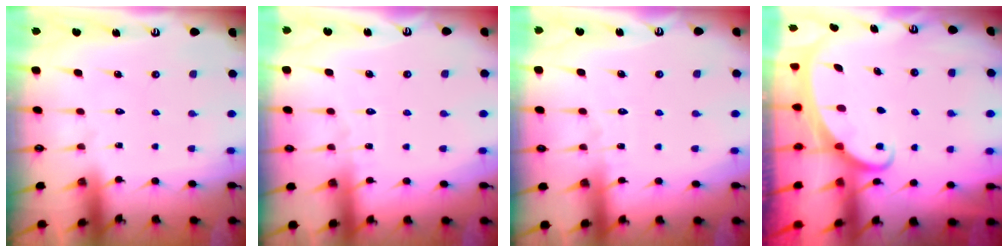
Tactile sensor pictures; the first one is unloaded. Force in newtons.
{"total": 2.7, "press": 2.7, "slide": 0.3}
{"total": 2.7, "press": 2.7, "slide": 0.3}
{"total": 2.4, "press": 2.3, "slide": 0.3}